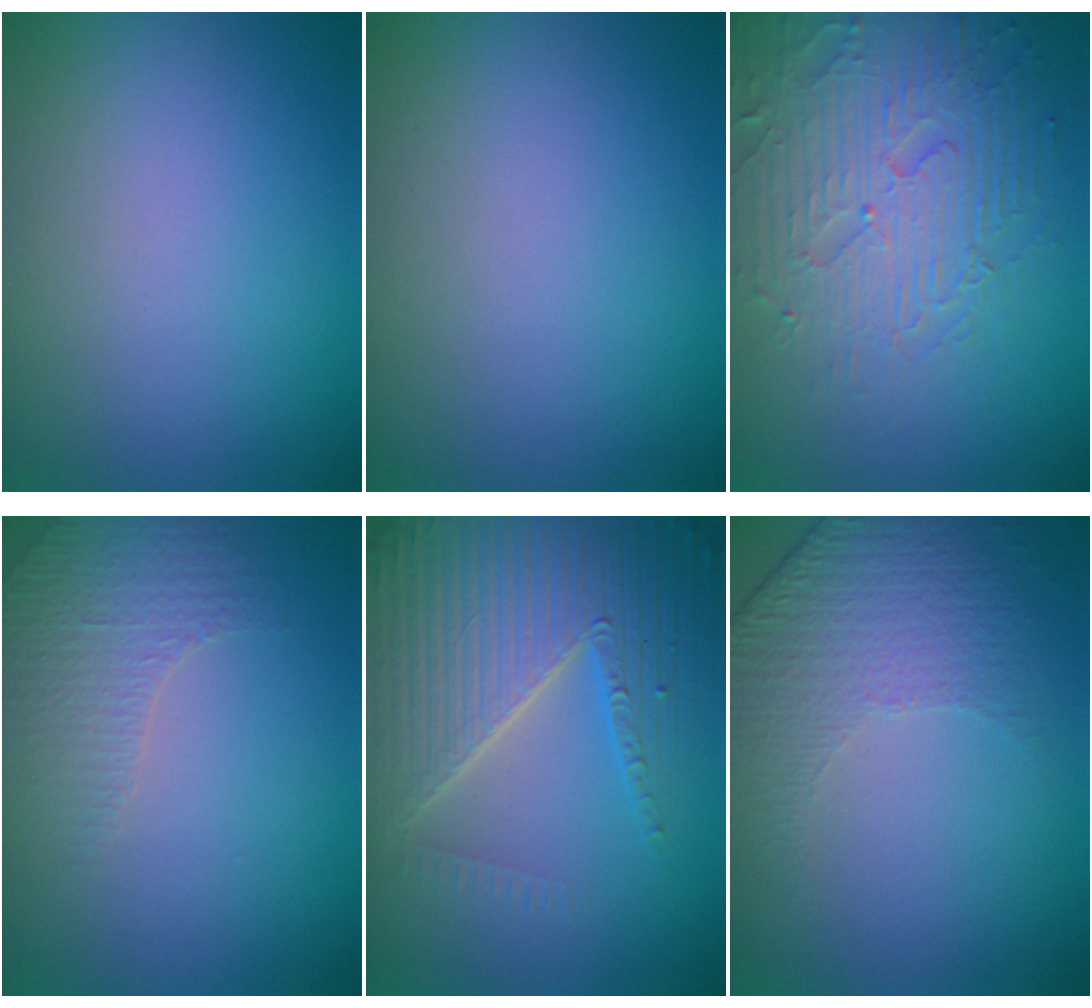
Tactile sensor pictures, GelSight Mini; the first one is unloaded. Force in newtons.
{"total": 0.0}
{"total": 6.2, "press": 5.2, "slide": 3.4}
{"total": 1.5, "press": 1.2, "slide": 0.8}
{"total": 6.9, "press": 6.7, "slide": 1.6}
{"total": 4.7, "press": 3.1, "slide": 3.5}